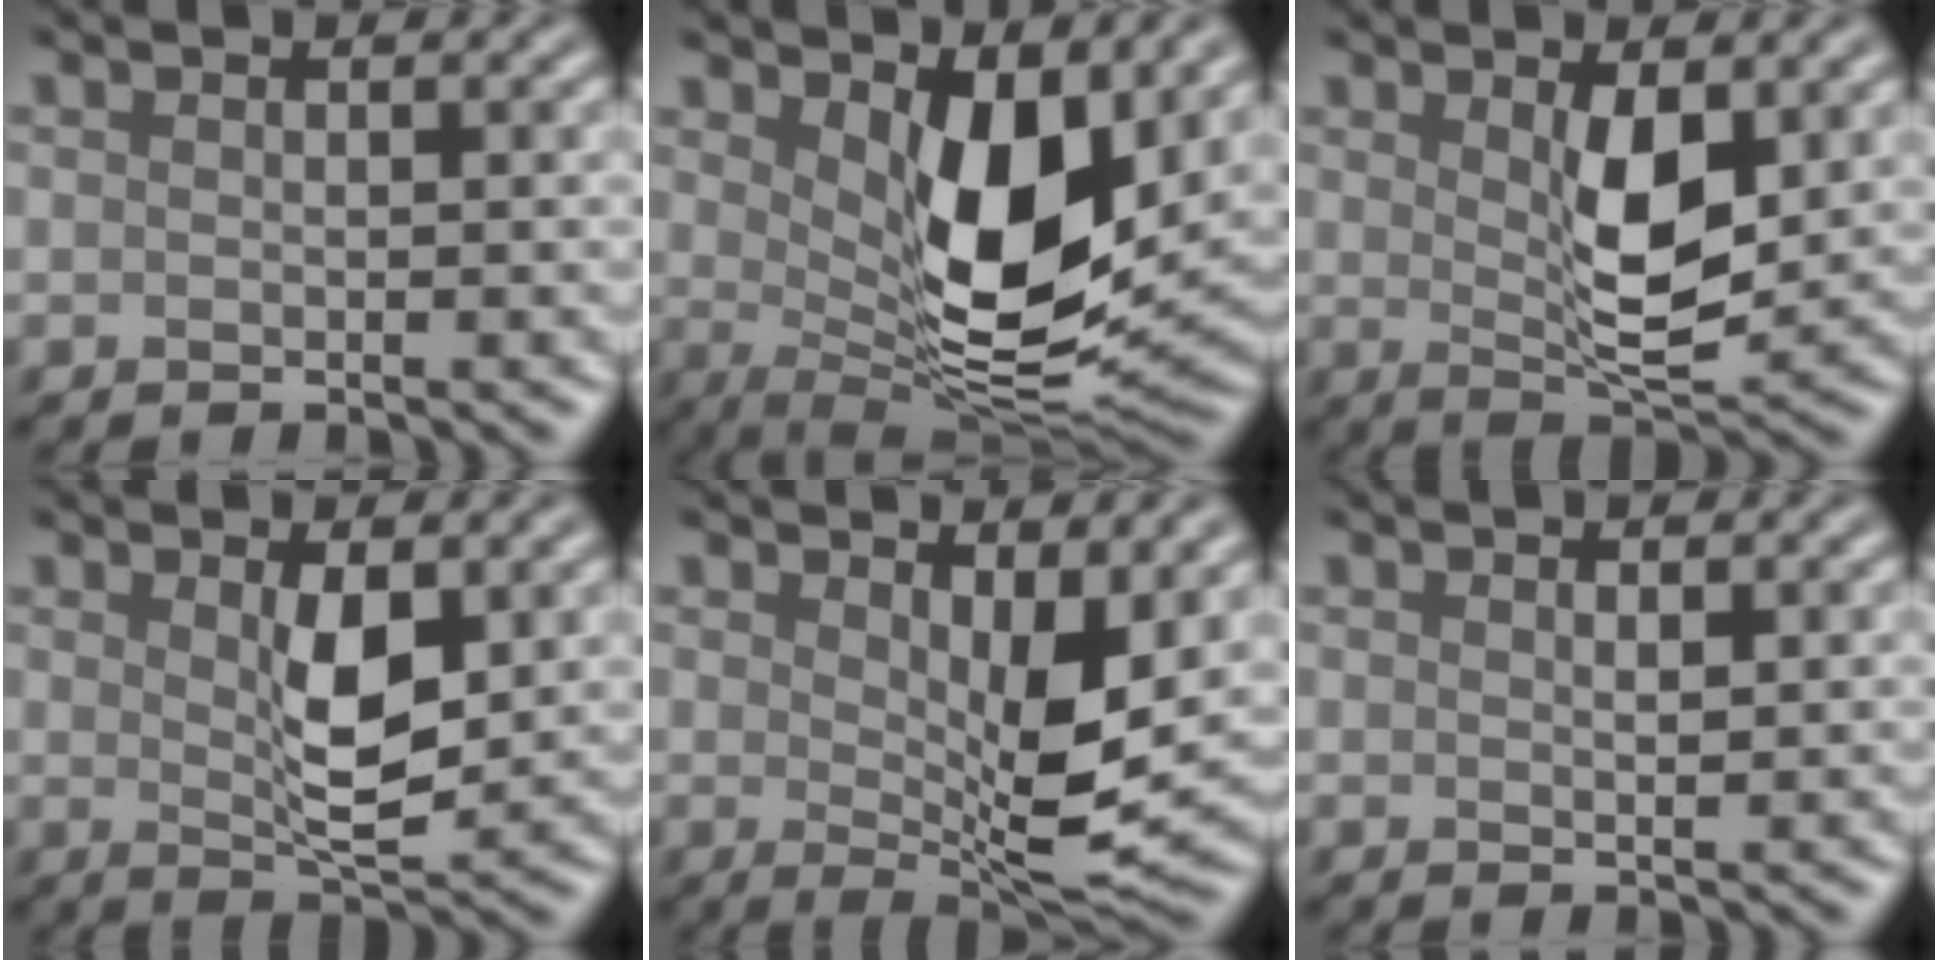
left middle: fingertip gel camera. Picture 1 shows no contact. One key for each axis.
{"total": 9.7, "fx": 2.4, "fy": 4.2, "fz": 8.4, "tx": -0.139, "ty": -0.023, "tz": 0.046}
{"total": 5.1, "fx": 1.2, "fy": 1.8, "fz": 4.6, "tx": -0.083, "ty": -0.009, "tz": 0.027}
{"total": 4.0, "fx": 1.1, "fy": 1.3, "fz": 3.7, "tx": -0.070, "ty": -0.007, "tz": 0.022}
{"total": 6.3, "fx": 1.2, "fy": 2.2, "fz": 5.8, "tx": -0.093, "ty": -0.018, "tz": 0.025}
{"total": 0.8, "fx": 0.5, "fy": 0.1, "fz": 0.6, "tx": -0.010, "ty": -0.002, "tz": 0.009}